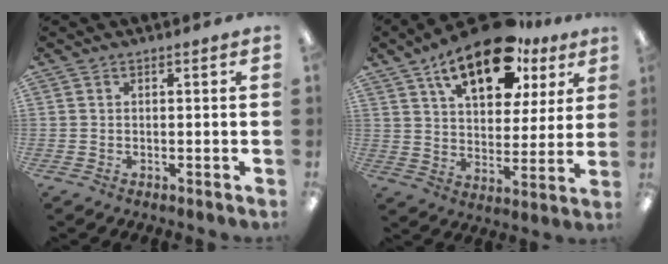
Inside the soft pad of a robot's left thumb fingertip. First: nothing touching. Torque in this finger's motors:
{"motor_torque": [0.41, 1.25, 1.49, -1.28, 0.15]}